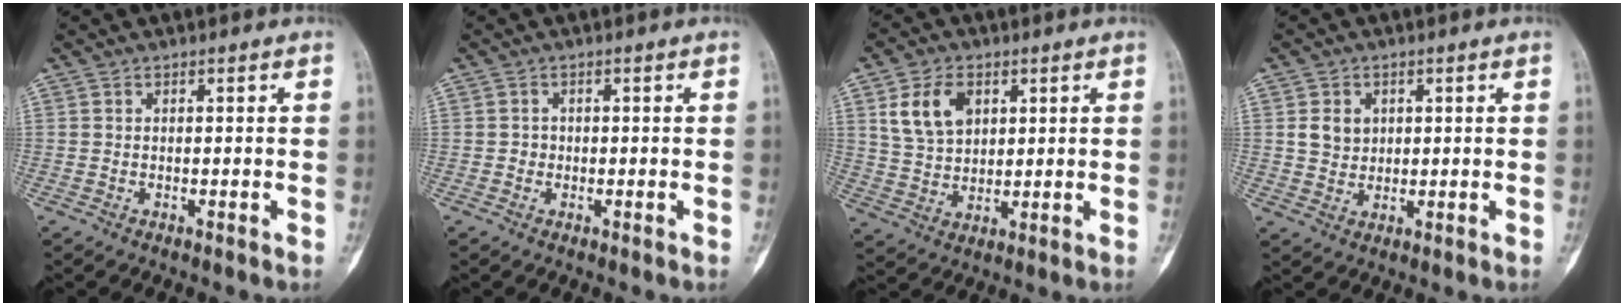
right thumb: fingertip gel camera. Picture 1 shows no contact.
{"total": 1.1, "force": [-0.2, 1.1, 0.2], "torque": [0.002, 0.005, -0.006]}
{"total": 9.3, "force": [3.5, 6.3, 5.8], "torque": [-0.092, -0.010, 0.074]}
{"total": 4.2, "force": [1.1, 3.6, 2.0], "torque": [-0.017, -0.004, 0.022]}